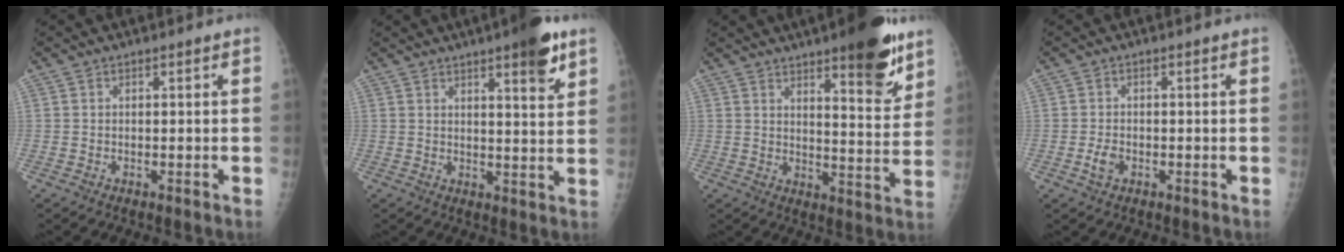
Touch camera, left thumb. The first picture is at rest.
{"total": 8.6, "force": [5.1, 1.6, 6.7], "torque": [-0.081, -0.025, 0.067]}
{"total": 14.2, "force": [9.1, 3.6, 10.3], "torque": [-0.113, -0.057, 0.132]}
{"total": 2.4, "force": [-0.9, 1.6, 1.6], "torque": [-0.030, 0.002, -0.016]}